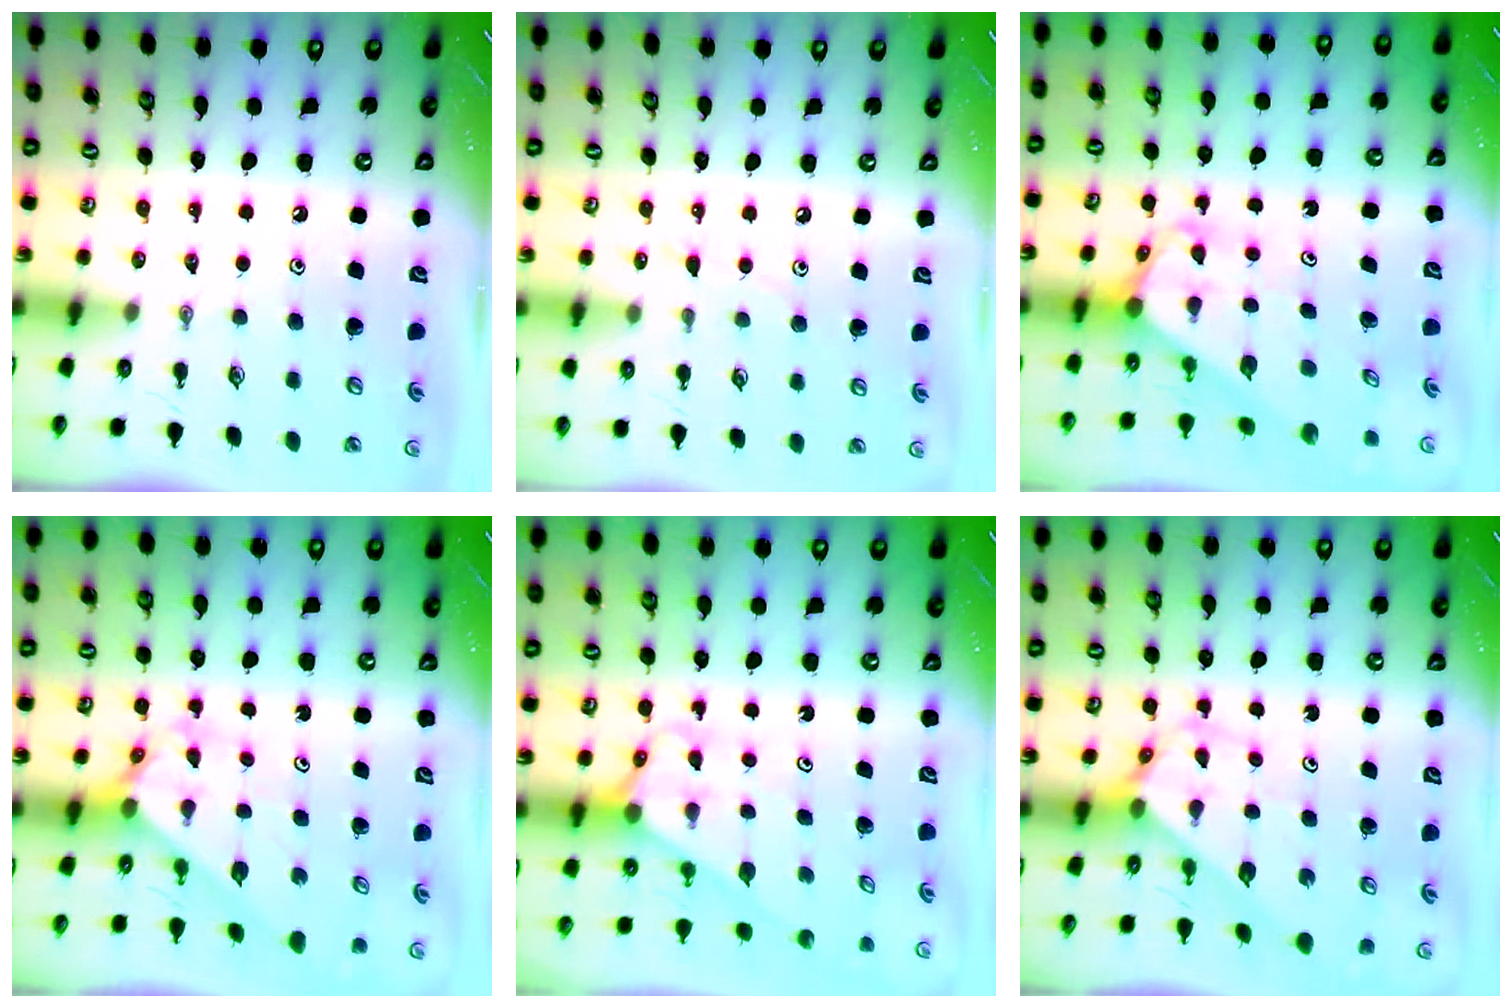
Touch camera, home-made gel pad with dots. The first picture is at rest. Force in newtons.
{"total": 5.0, "press": 5.0, "slide": 0.7}
{"total": 2.5, "press": 2.5, "slide": 0.1}
{"total": 2.1, "press": 2.1, "slide": 0.2}
{"total": 2.7, "press": 2.7, "slide": 0.2}
{"total": 2.8, "press": 2.8, "slide": 0.2}